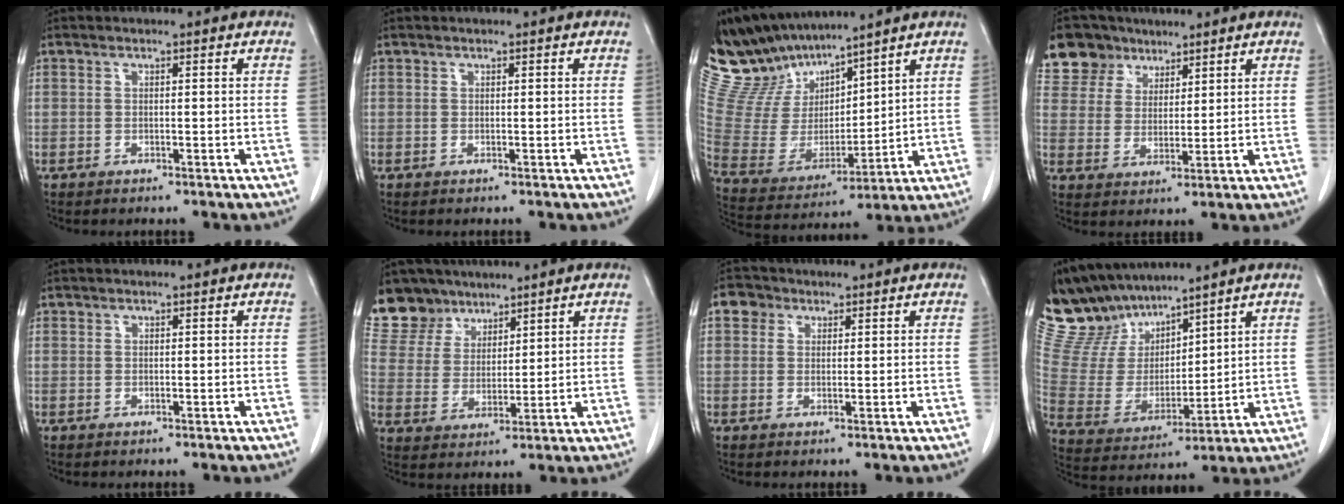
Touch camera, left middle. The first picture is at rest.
{"total": 0.0}
{"total": 14.2, "force": [13.2, 3.6, 4.0], "torque": [-0.102, 0.009, 0.275]}
{"total": 8.7, "force": [6.3, 6.0, 0.8], "torque": [-0.022, 0.023, 0.124]}
{"total": 0.0}
{"total": 9.1, "force": [7.4, 5.3, 0.3], "torque": [-0.010, 0.015, 0.153]}
{"total": 2.9, "force": [1.4, 2.4, 0.8], "torque": [-0.014, 0.010, 0.022]}
{"total": 12.9, "force": [11.9, 4.0, 2.7], "torque": [-0.082, 0.014, 0.253]}